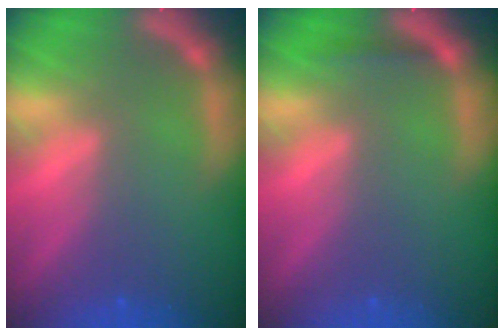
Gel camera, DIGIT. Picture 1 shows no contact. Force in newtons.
{"total": 0.9}